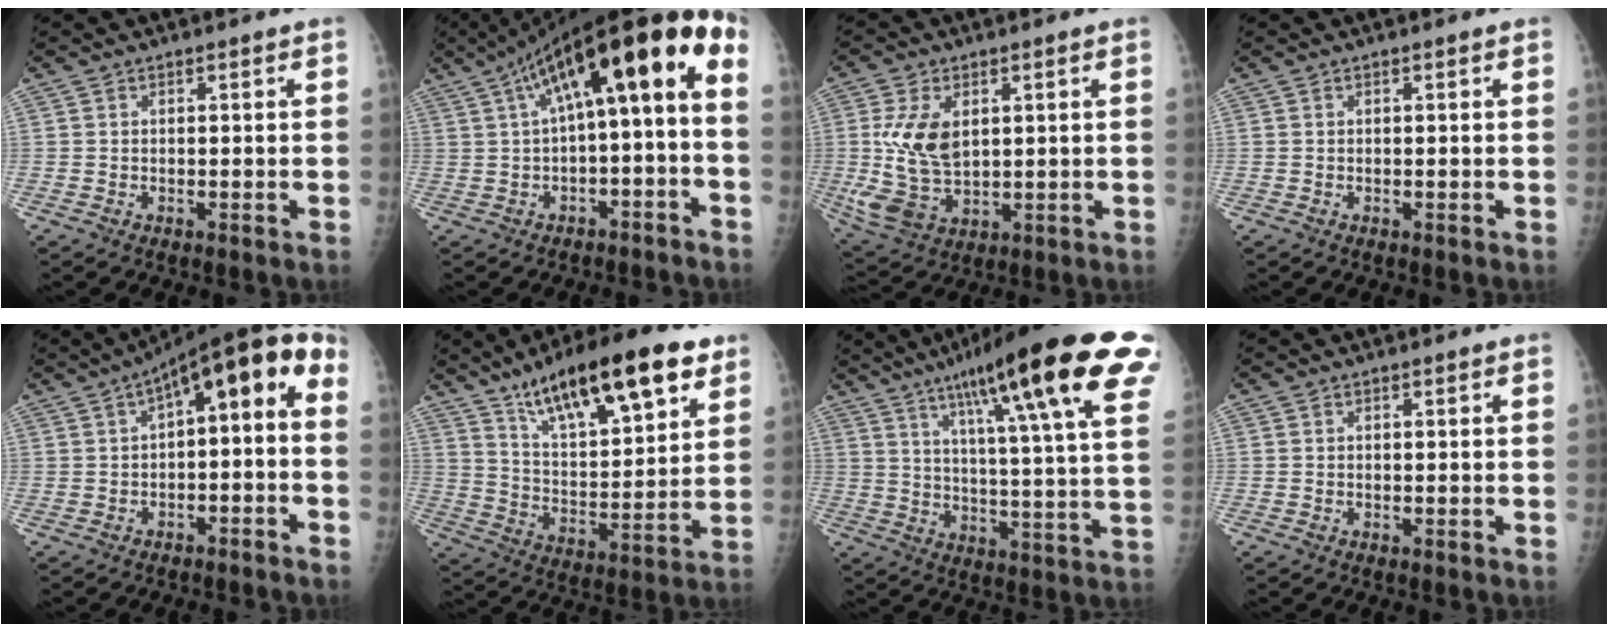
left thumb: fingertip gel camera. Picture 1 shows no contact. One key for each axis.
{"total": 18.3, "fx": 2.3, "fy": 5.4, "fz": 17.3, "tx": -0.256, "ty": 0.069, "tz": 0.035}
{"total": 11.5, "fx": 1.7, "fy": 7.1, "fz": 8.9, "tx": -0.171, "ty": -0.012, "tz": 0.045}
{"total": 0.0}
{"total": 11.2, "fx": -0.3, "fy": 4.9, "fz": 10.1, "tx": -0.133, "ty": 0.064, "tz": -0.008}
{"total": 22.6, "fx": 13.6, "fy": 7.0, "fz": 16.6, "tx": -0.237, "ty": -0.044, "tz": 0.229}
{"total": 28.0, "fx": 15.2, "fy": 4.2, "fz": 23.2, "tx": -0.310, "ty": -0.023, "tz": 0.214}
{"total": 0.0}